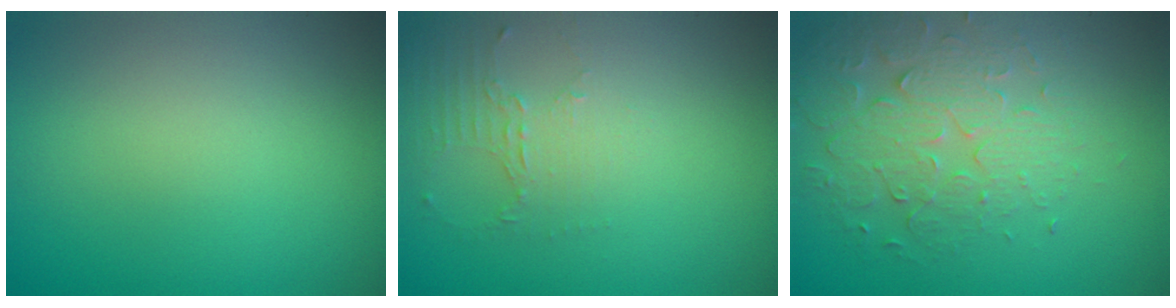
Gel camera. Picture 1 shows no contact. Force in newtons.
{"total": 2.0, "press": 1.5, "slide": 1.4}
{"total": 4.2, "press": 3.9, "slide": 1.5}